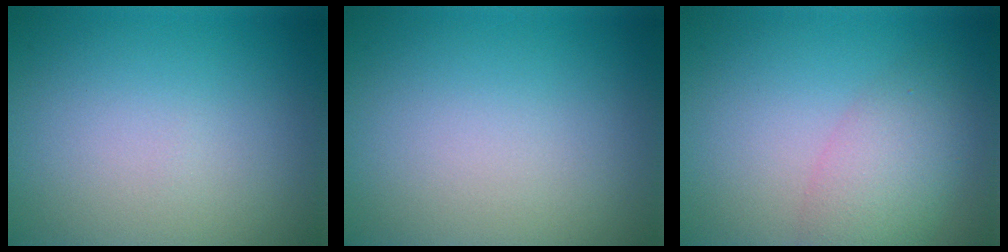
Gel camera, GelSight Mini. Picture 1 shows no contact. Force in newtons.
{"total": 0.0}
{"total": 4.0, "press": 4.0, "slide": 0.2}